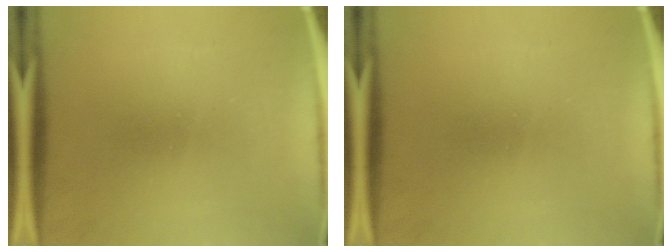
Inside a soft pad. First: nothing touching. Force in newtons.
{"total": 0.0}